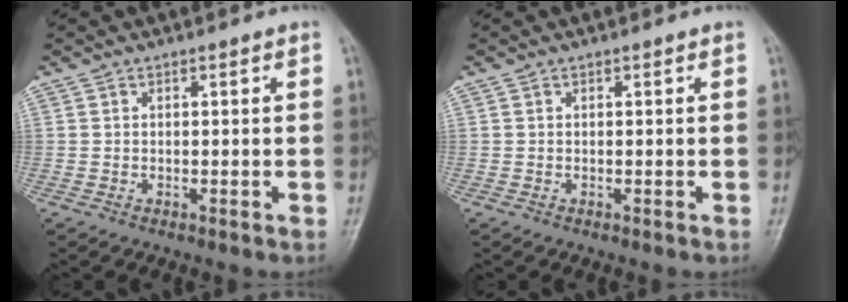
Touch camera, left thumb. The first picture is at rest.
{"total": 0.0}